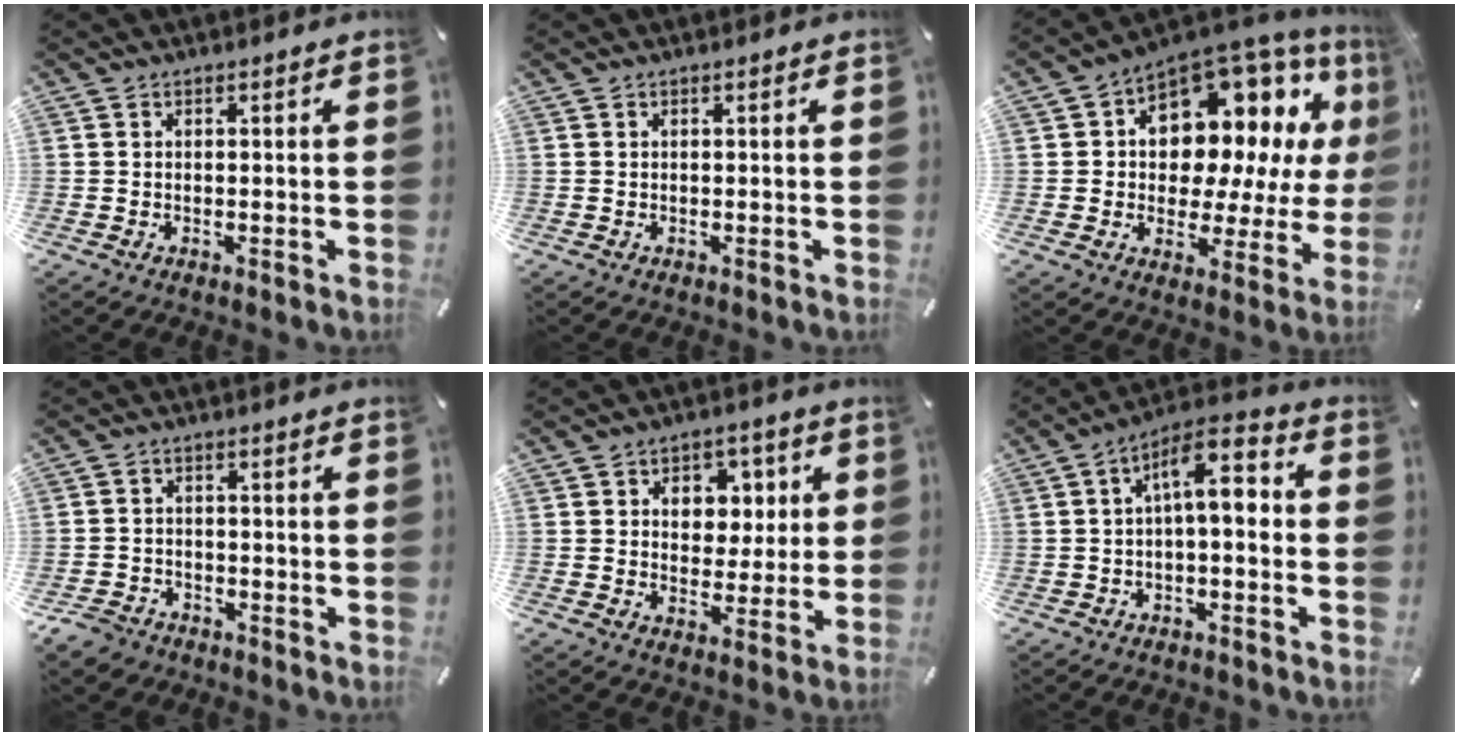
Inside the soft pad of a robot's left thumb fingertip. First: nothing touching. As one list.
[{"total": 0.0}, {"total": 13.6, "force": [6.7, 9.5, 7.1], "torque": [-0.097, -0.072, 0.120]}, {"total": 4.4, "force": [-3.3, 2.7, 0.7], "torque": [-0.027, 0.016, -0.069]}, {"total": 7.7, "force": [2.0, 6.7, 3.3], "torque": [-0.032, -0.004, 0.029]}, {"total": 8.1, "force": [1.1, 3.7, 7.1], "torque": [-0.118, -0.001, 0.015]}]